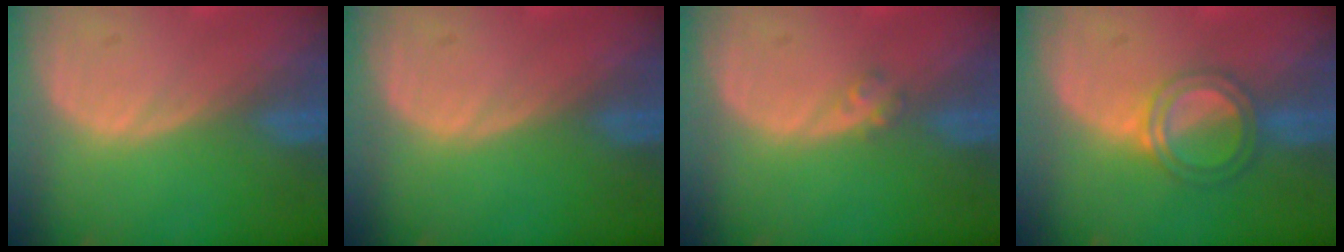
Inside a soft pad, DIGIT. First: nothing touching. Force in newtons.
{"total": 0.0}
{"total": 1.6, "press": 1.4, "slide": 0.8}
{"total": 5.1, "press": 4.6, "slide": 2.1}